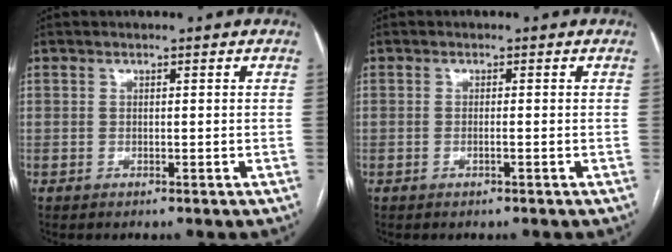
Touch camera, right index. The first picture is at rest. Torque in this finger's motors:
{"motor_torque": [-0.15, 0.02, 0.03, 0.00]}